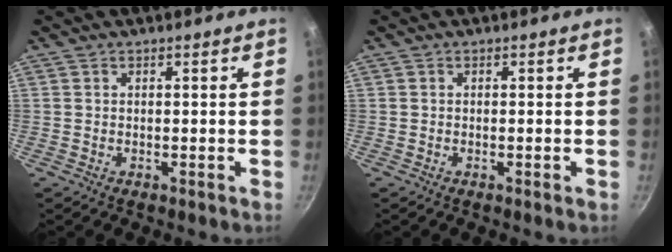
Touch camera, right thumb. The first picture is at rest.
{"total": 0.5, "force": [-0.3, 0.0, 0.4], "torque": [-0.011, 0.002, -0.005]}